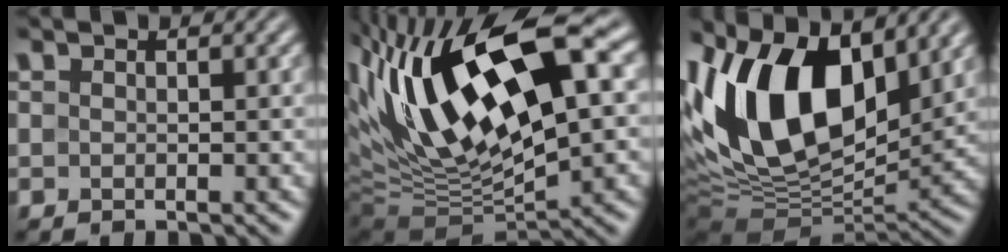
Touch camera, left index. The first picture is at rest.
{"total": 16.4, "force": [3.2, 6.2, 14.8], "torque": [-0.270, 0.016, 0.050]}
{"total": 16.3, "force": [4.6, 8.8, 12.9], "torque": [-0.231, 0.013, 0.067]}